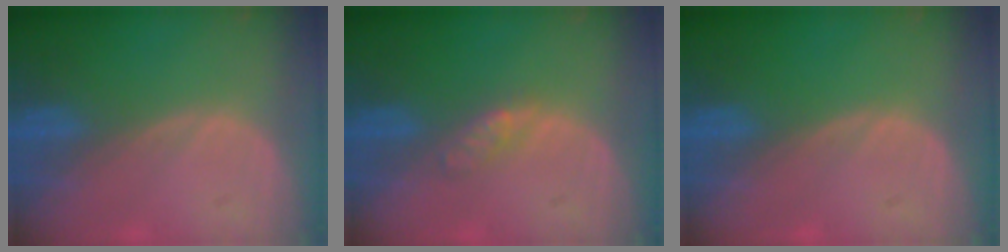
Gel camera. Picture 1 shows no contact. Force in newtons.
{"total": 2.4, "press": 2.4, "slide": 0.2}
{"total": 0.0}